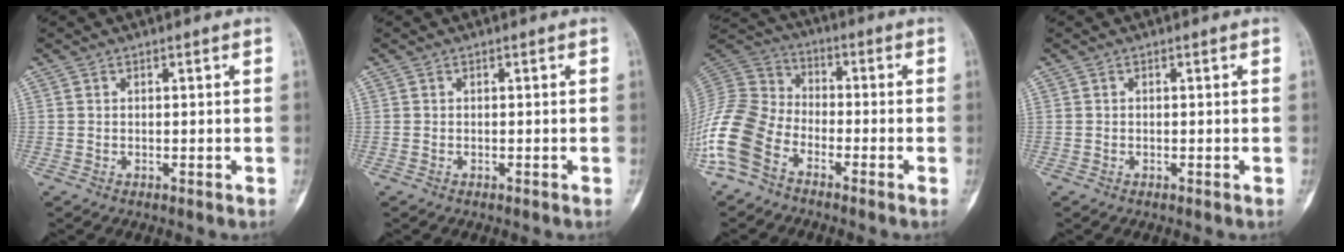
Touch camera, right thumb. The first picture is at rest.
{"total": 0.0}
{"total": 13.9, "force": [-7.6, 8.7, 7.7], "torque": [-0.164, 0.049, -0.163]}
{"total": 0.0}